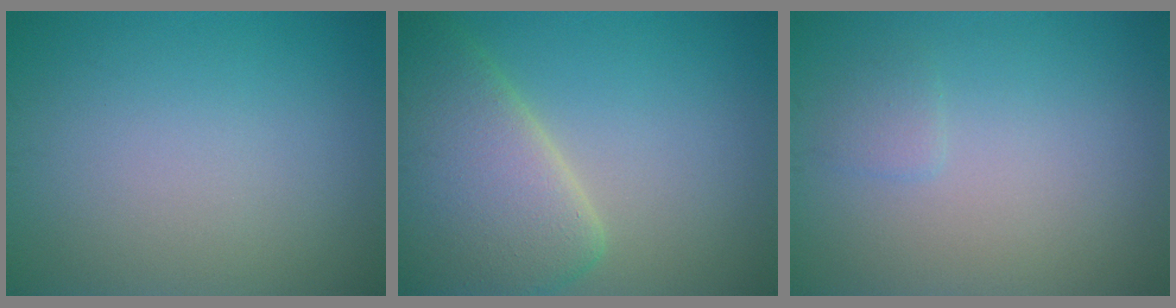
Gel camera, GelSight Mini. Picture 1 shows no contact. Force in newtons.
{"total": 8.6, "press": 8.6, "slide": 0.7}
{"total": 0.9, "press": 0.9, "slide": 0.1}